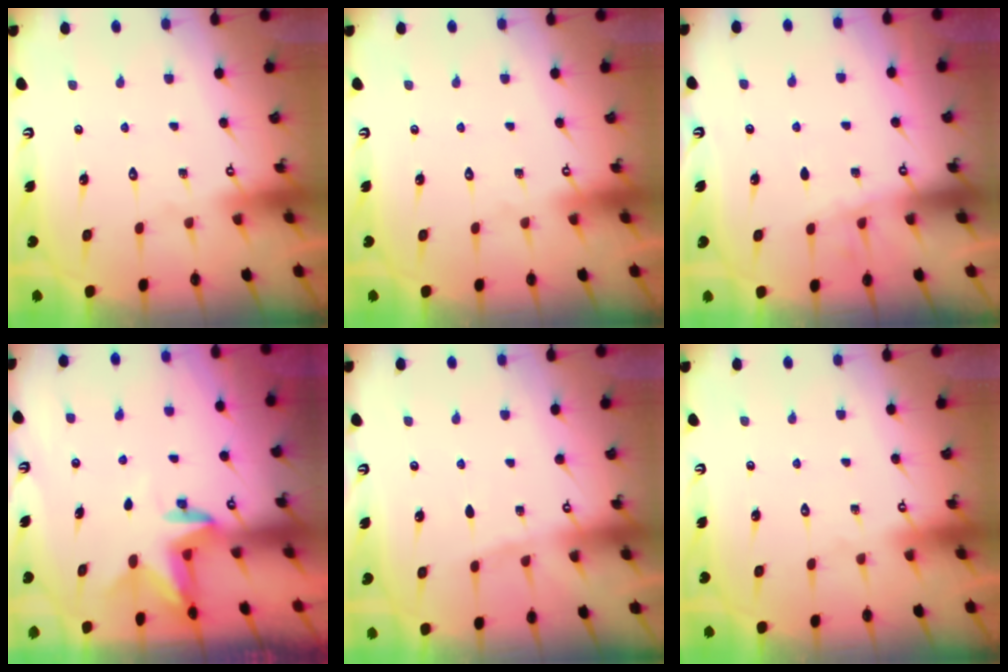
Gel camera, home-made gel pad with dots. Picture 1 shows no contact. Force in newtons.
{"total": 0.0}
{"total": 1.8, "press": 1.7, "slide": 0.3}
{"total": 2.9, "press": 2.9, "slide": 0.7}
{"total": 3.9, "press": 3.8, "slide": 0.6}
{"total": 0.0}